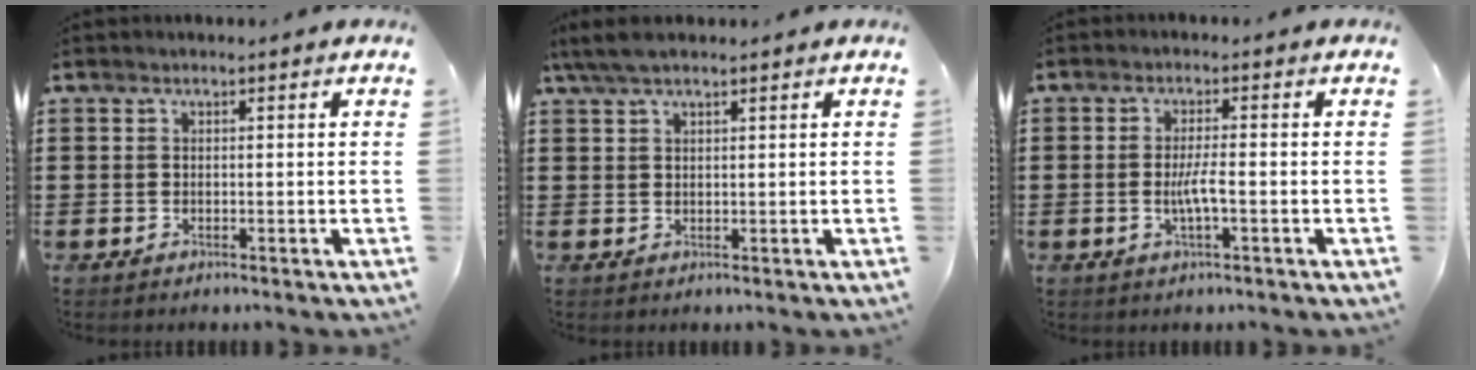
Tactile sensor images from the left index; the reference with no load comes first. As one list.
[{"total": 3.5, "force": [2.4, 0.8, 2.4], "torque": [-0.052, 0.005, 0.045]}, {"total": 3.5, "force": [-0.8, 0.4, 3.4], "torque": [-0.067, -0.004, -0.017]}]